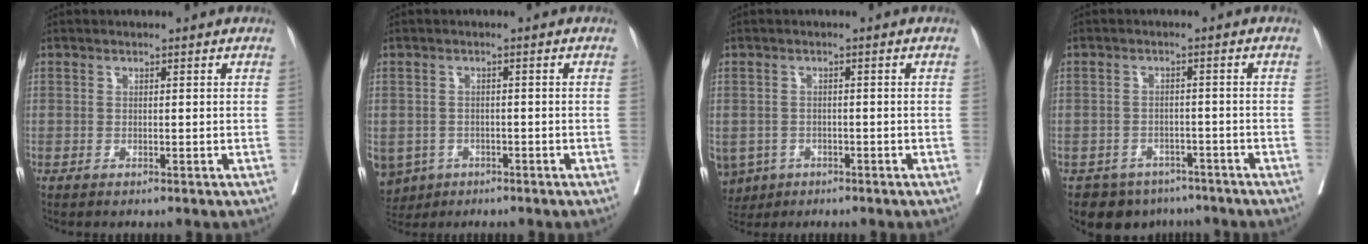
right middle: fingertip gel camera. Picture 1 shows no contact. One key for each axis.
{"total": 8.7, "fx": -4.4, "fy": 7.0, "fz": 2.6, "tx": -0.078, "ty": -0.004, "tz": -0.062}
{"total": 8.6, "fx": -4.2, "fy": 7.0, "fz": 2.6, "tx": -0.081, "ty": -0.003, "tz": -0.060}
{"total": 6.3, "fx": -4.9, "fy": 3.9, "fz": 0.5, "tx": 0.006, "ty": 0.011, "tz": -0.066}